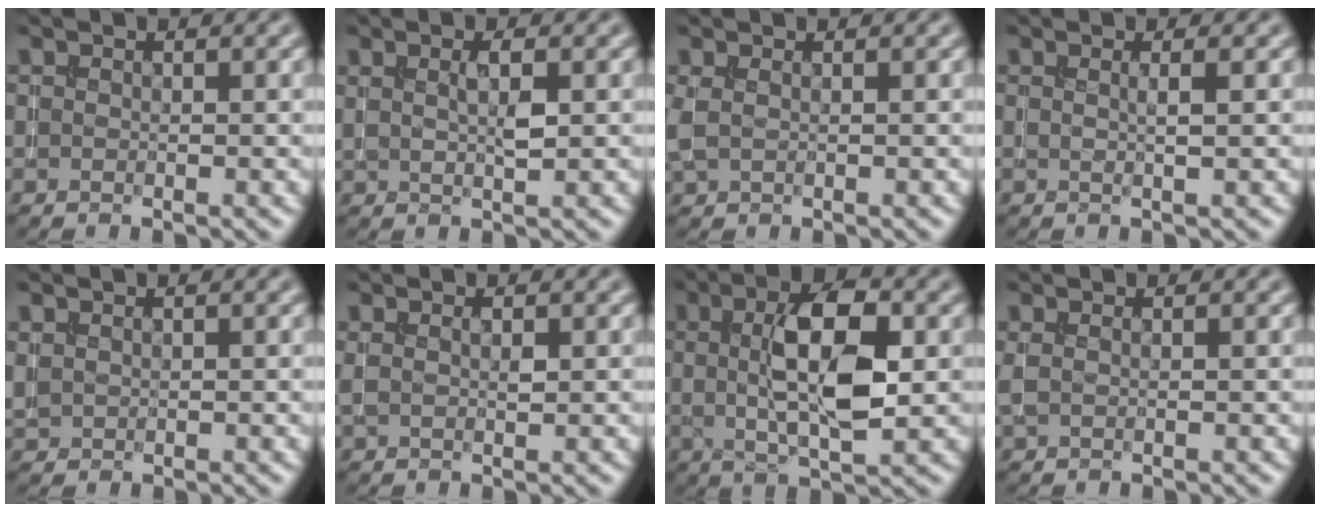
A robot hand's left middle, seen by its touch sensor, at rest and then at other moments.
{"total": 1.8, "force": [0.8, 0.4, 1.6], "torque": [-0.030, 0.002, 0.015]}
{"total": 0.9, "force": [0.4, 0.3, 0.7], "torque": [-0.019, 0.006, 0.006]}
{"total": 1.5, "force": [0.3, 0.3, 1.4], "torque": [-0.014, 0.001, -0.003]}
{"total": 0.9, "force": [0.4, 0.6, 0.4], "torque": [-0.008, 0.004, 0.012]}
{"total": 1.0, "force": [0.5, 0.1, 0.8], "torque": [-0.015, 0.002, 0.008]}
{"total": 7.8, "force": [1.1, 2.9, 7.2], "torque": [-0.122, 0.007, 0.015]}
{"total": 0.6, "force": [0.3, 0.1, 0.5], "torque": [-0.011, 0.004, 0.003]}